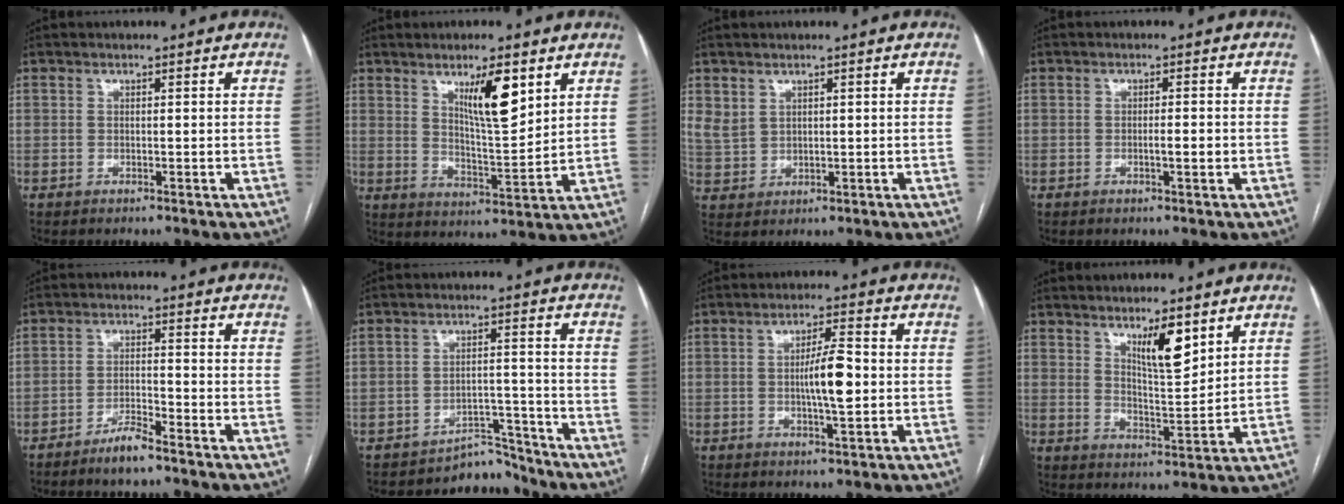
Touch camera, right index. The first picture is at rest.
{"total": 8.9, "force": [4.5, 1.6, 7.5], "torque": [-0.130, -0.009, 0.082]}
{"total": 3.9, "force": [2.4, 2.8, 1.4], "torque": [-0.031, 0.001, 0.061]}
{"total": 1.9, "force": [-0.4, 0.3, 1.8], "torque": [-0.032, 0.000, -0.006]}
{"total": 4.3, "force": [-3.4, 0.4, 2.6], "torque": [-0.048, -0.003, -0.065]}
{"total": 4.8, "force": [-4.5, 1.3, -1.0], "torque": [0.023, 0.032, -0.065]}
{"total": 6.6, "force": [-0.3, 0.9, 6.5], "torque": [-0.114, 0.002, -0.007]}
{"total": 7.2, "force": [4.3, 1.5, 5.5], "torque": [-0.097, -0.009, 0.077]}